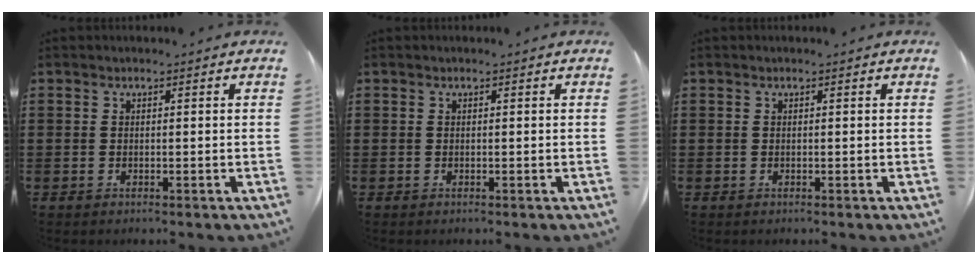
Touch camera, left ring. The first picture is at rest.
{"total": 0.0}
{"total": 0.0}